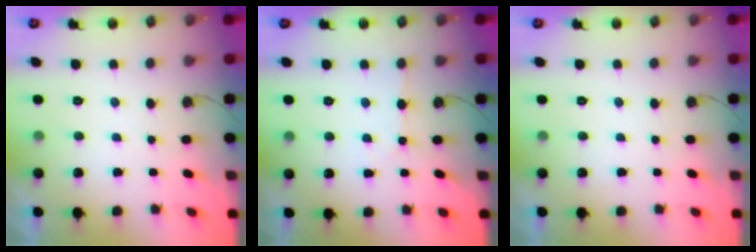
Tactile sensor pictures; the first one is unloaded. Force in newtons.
{"total": 2.3, "press": 2.2, "slide": 0.4}
{"total": 0.0}